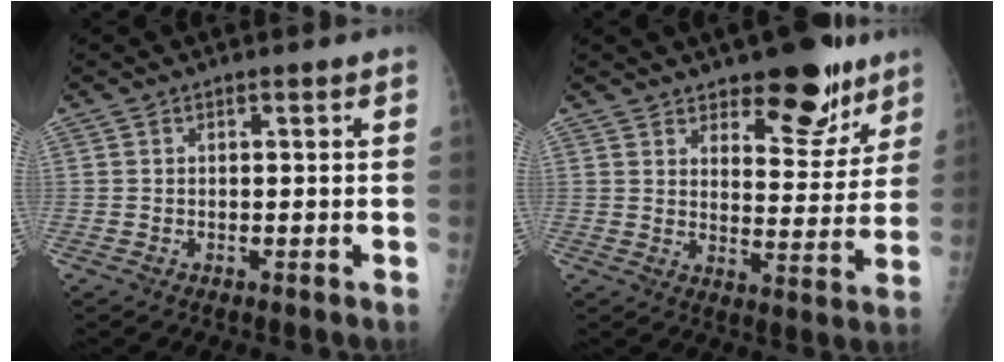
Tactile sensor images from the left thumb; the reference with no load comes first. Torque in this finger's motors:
{"motor_torque": [0.17, 0.32, 0.02, -0.25, 0.04]}